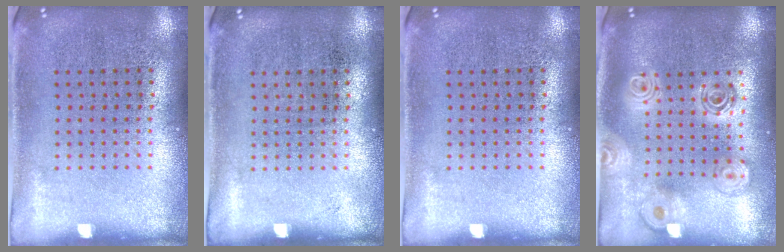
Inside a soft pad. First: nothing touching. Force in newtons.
{"total": 0.0}
{"total": 0.0}
{"total": 2.1, "press": 1.7, "slide": 1.2}